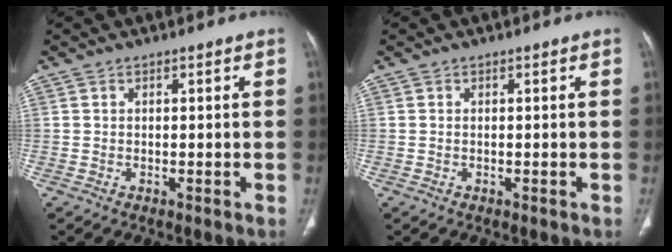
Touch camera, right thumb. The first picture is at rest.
{"total": 0.0}